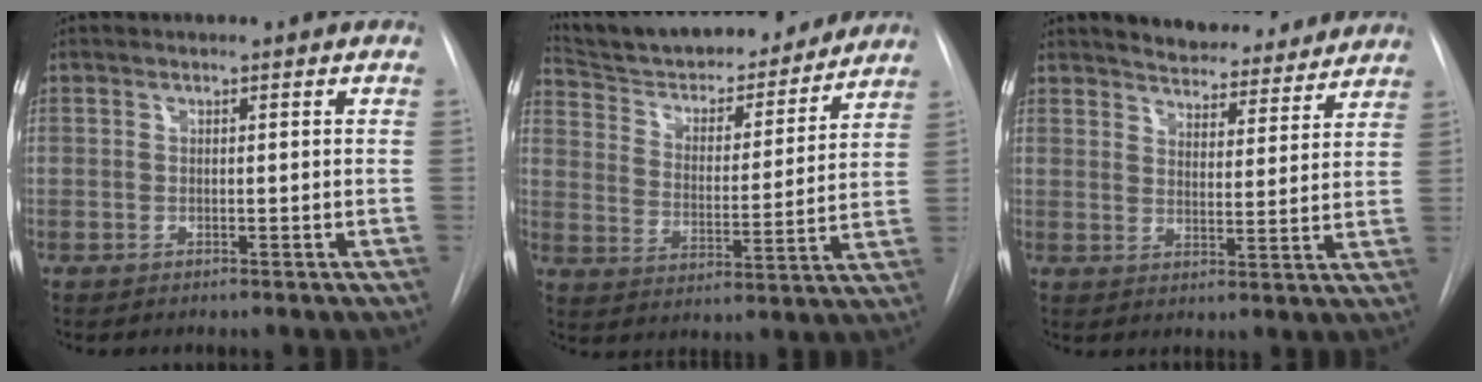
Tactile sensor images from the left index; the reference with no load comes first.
{"total": 21.7, "force": [19.9, 4.8, 7.3], "torque": [-0.113, -0.003, 0.295]}
{"total": 13.2, "force": [12.3, 3.5, 3.2], "torque": [-0.024, -0.012, 0.156]}